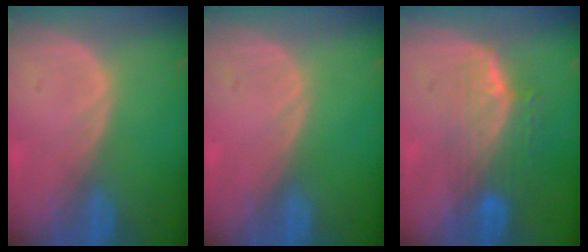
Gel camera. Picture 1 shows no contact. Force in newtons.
{"total": 0.0}
{"total": 7.4, "press": 6.6, "slide": 3.3}